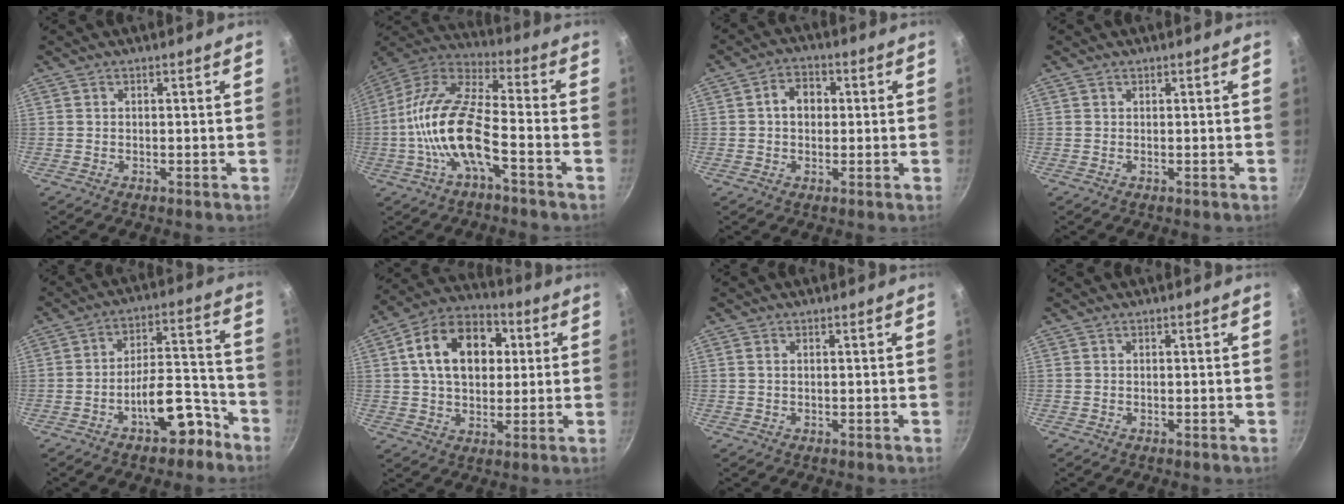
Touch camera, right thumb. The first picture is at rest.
{"total": 16.3, "force": [-5.0, 6.0, 14.3], "torque": [-0.278, 0.046, -0.112]}
{"total": 5.7, "force": [0.6, 4.4, 3.6], "torque": [-0.030, 0.015, 0.002]}
{"total": 0.0}
{"total": 11.7, "force": [-6.7, 5.3, 8.0], "torque": [-0.078, 0.085, -0.090]}
{"total": 16.9, "force": [3.8, 11.7, 11.6], "torque": [-0.160, 0.020, 0.048]}
{"total": 0.8, "force": [0.2, 0.5, 0.6], "torque": [-0.012, 0.002, 0.003]}
{"total": 0.0}